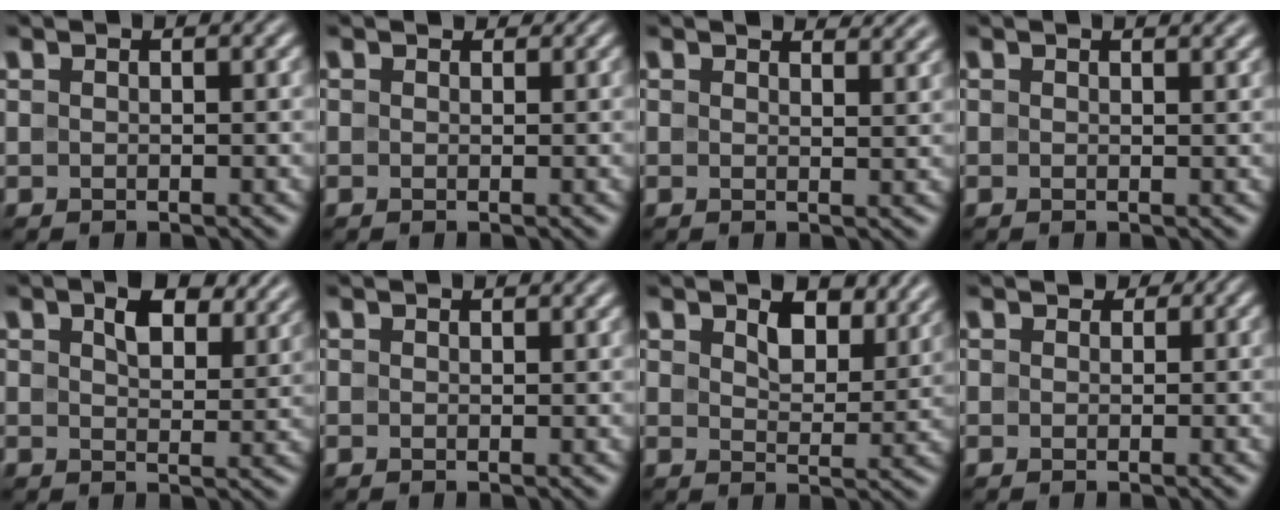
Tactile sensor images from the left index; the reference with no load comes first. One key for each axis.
{"total": 1.2, "fx": 0.9, "fy": 0.8, "fz": 0.3, "tx": -0.006, "ty": -0.003, "tz": 0.002}
{"total": 3.0, "fx": 2.8, "fy": 0.6, "fz": 0.9, "tx": -0.014, "ty": 0.004, "tz": 0.030}
{"total": 1.0, "fx": 0.9, "fy": 0.2, "fz": 0.3, "tx": -0.003, "ty": -0.002, "tz": 0.011}
{"total": 4.8, "fx": 2.7, "fy": 2.3, "fz": 3.2, "tx": -0.055, "ty": -0.001, "tz": 0.038}
{"total": 0.0}
{"total": 4.8, "fx": 2.8, "fy": 2.5, "fz": 2.9, "tx": -0.057, "ty": -0.006, "tz": 0.038}
{"total": 2.3, "fx": 0.9, "fy": 1.8, "fz": 1.1, "tx": -0.015, "ty": 0.014, "tz": -0.008}